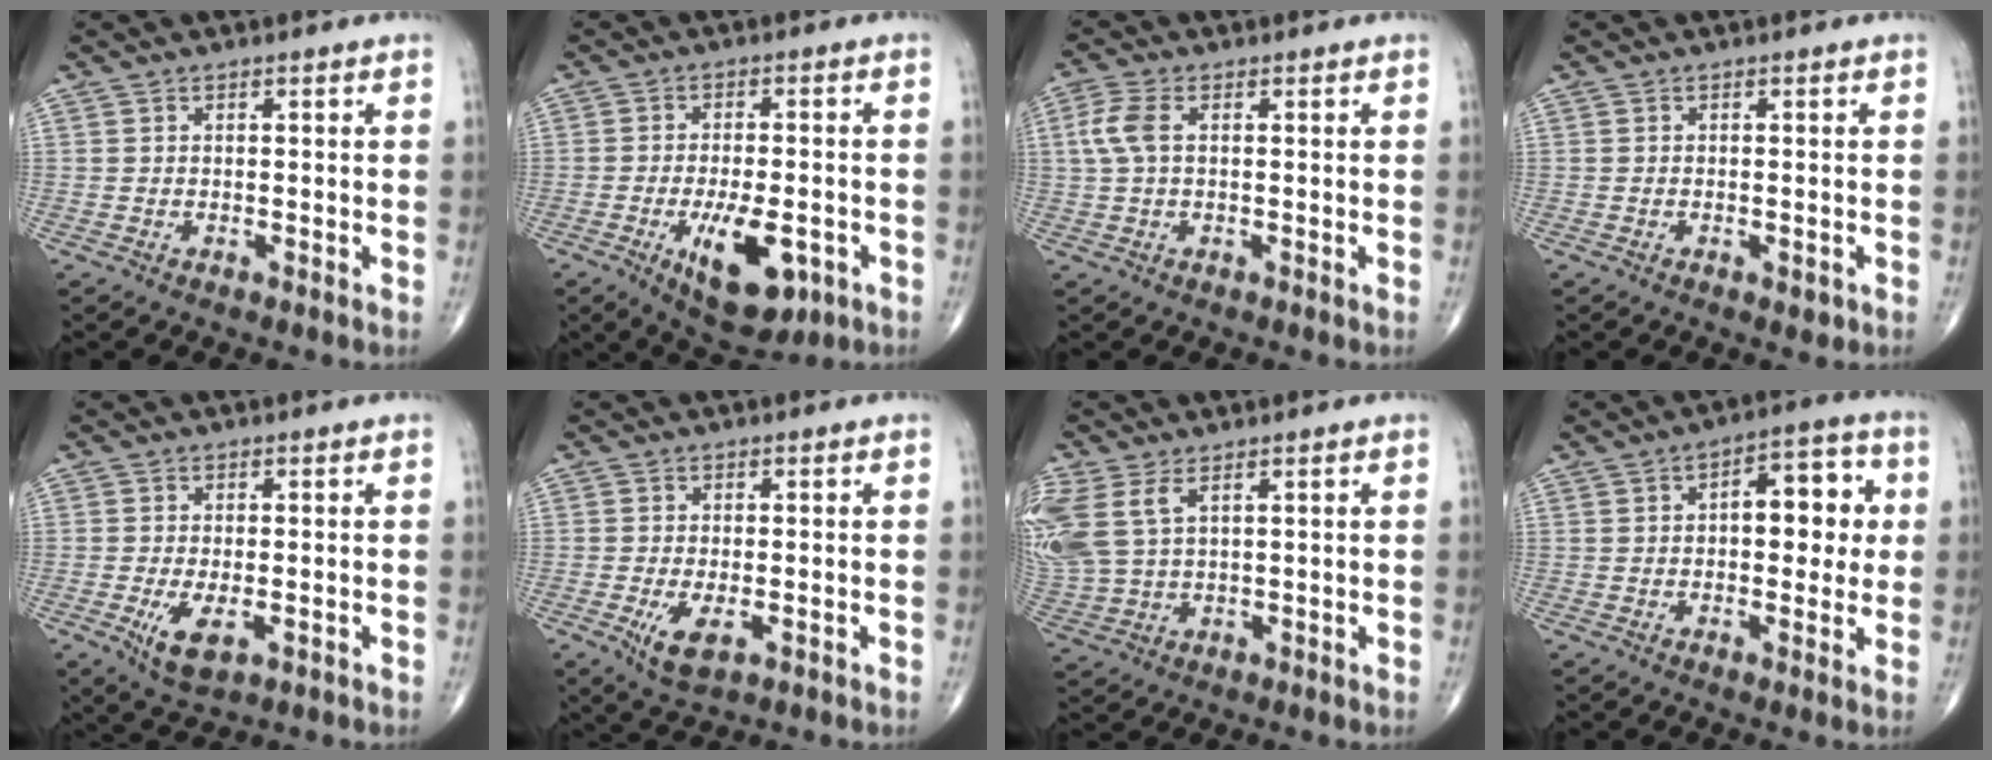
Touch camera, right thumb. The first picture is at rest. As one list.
[{"total": 11.9, "force": [-4.4, 5.2, 9.7], "torque": [-0.137, 0.003, -0.057]}, {"total": 4.9, "force": [0.8, 2.6, 4.1], "torque": [-0.115, 0.015, 0.013]}, {"total": 1.3, "force": [-0.6, 0.6, 1.0], "torque": [-0.010, -0.002, -0.005]}, {"total": 5.9, "force": [-2.0, 2.6, 4.9], "torque": [-0.088, -0.012, -0.025]}, {"total": 5.5, "force": [-1.9, 2.4, 4.6], "torque": [-0.083, -0.012, -0.025]}, {"total": 11.5, "force": [4.4, 6.5, 8.4], "torque": [-0.225, 0.000, 0.103]}, {"total": 10.9, "force": [1.5, 5.6, 9.2], "torque": [-0.085, 0.016, 0.017]}]